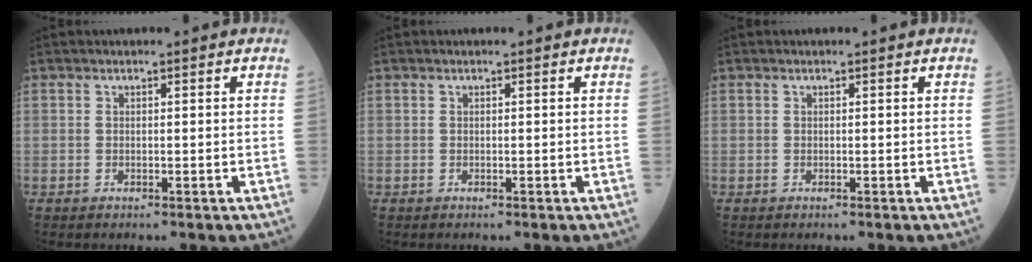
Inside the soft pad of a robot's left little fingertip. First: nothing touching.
{"total": 0.0}
{"total": 0.0}